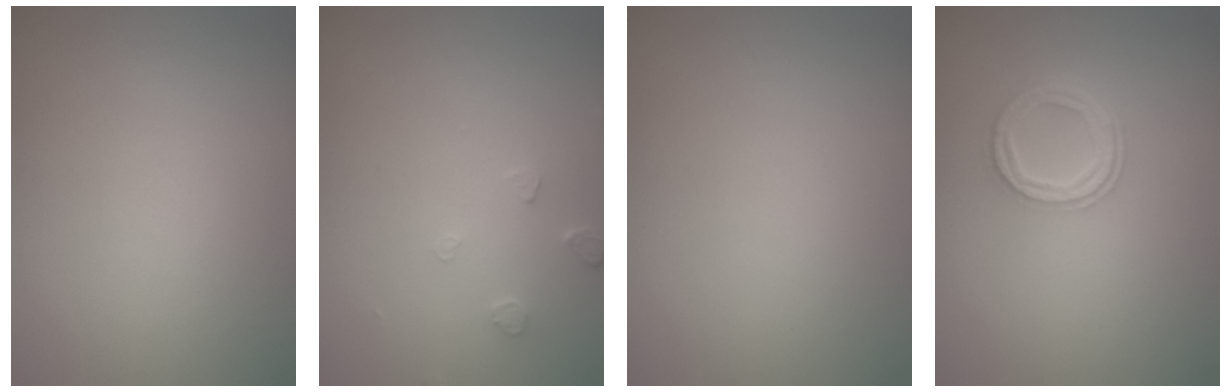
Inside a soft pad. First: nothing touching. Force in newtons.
{"total": 1.2, "press": 1.2, "slide": 0.2}
{"total": 0.0}
{"total": 3.6, "press": 2.8, "slide": 2.3}